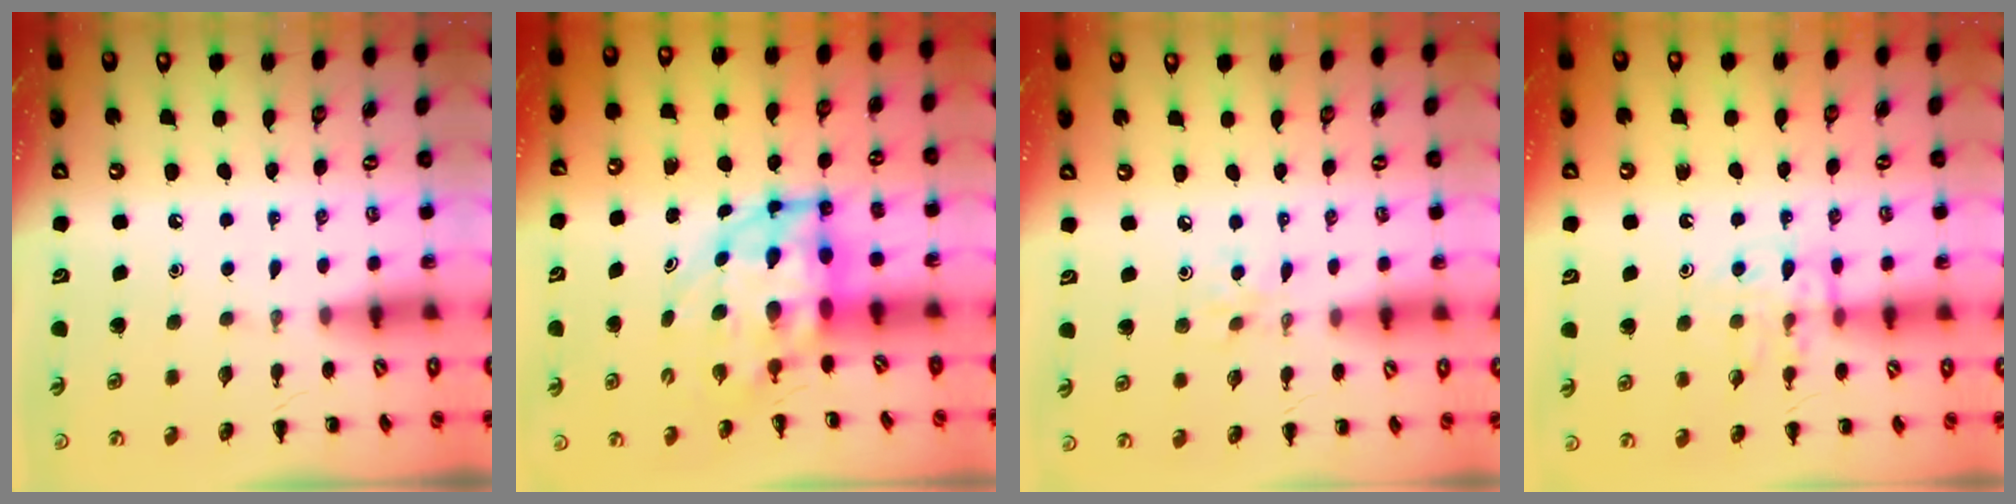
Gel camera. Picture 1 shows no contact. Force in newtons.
{"total": 7.3, "press": 7.0, "slide": 1.9}
{"total": 3.0, "press": 2.8, "slide": 1.0}
{"total": 11.5, "press": 11.4, "slide": 1.2}